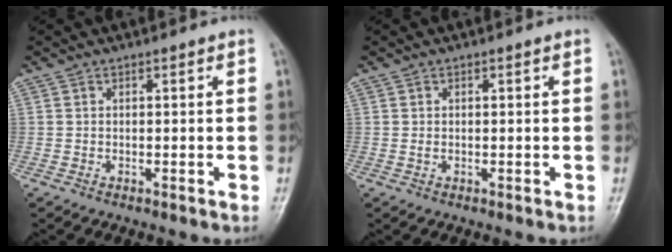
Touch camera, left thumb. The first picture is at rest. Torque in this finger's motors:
{"motor_torque": [-0.04, -0.12, 0.25, 0.03, -0.01]}